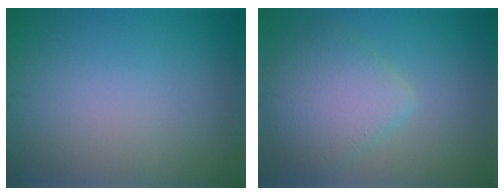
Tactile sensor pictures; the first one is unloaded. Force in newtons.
{"total": 5.0, "press": 5.0, "slide": 0.2}